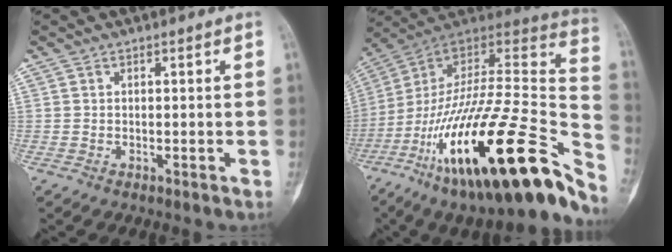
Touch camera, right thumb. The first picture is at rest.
{"total": 38.4, "force": [-20.2, 10.6, 30.8], "torque": [-0.435, 0.056, -0.324]}